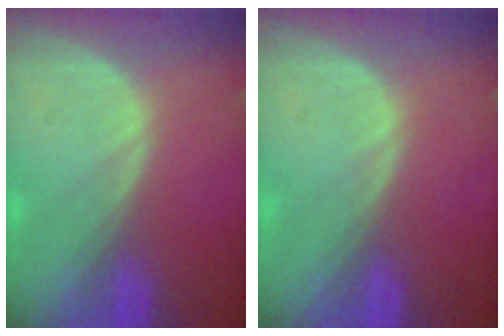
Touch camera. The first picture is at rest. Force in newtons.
{"total": 0.0}